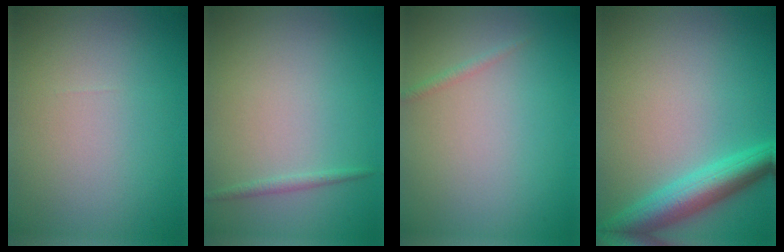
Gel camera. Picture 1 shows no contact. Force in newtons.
{"total": 0.8, "press": 0.8, "slide": 0.1}
{"total": 0.7, "press": 0.7, "slide": 0.0}
{"total": 5.1, "press": 5.1, "slide": 0.2}